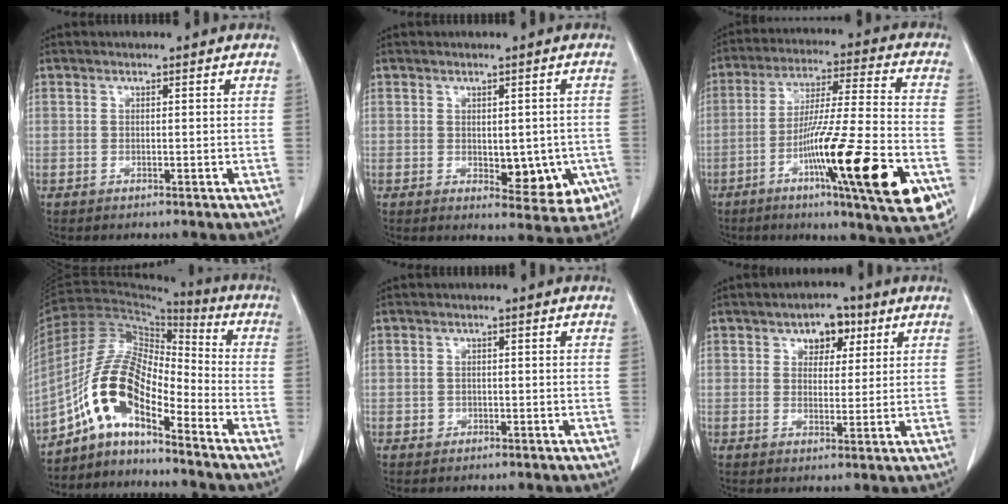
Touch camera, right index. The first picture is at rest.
{"total": 8.4, "force": [-1.9, 4.5, 6.8], "torque": [-0.059, 0.000, -0.009]}
{"total": 22.8, "force": [-8.3, 0.9, 21.2], "torque": [-0.306, -0.026, -0.131]}
{"total": 11.6, "force": [-7.2, 3.3, 8.6], "torque": [-0.180, 0.028, -0.135]}
{"total": 1.0, "force": [-0.4, 0.9, 0.1], "torque": [0.000, 0.004, -0.007]}
{"total": 5.0, "force": [2.5, 3.1, 3.0], "torque": [-0.035, 0.010, 0.036]}